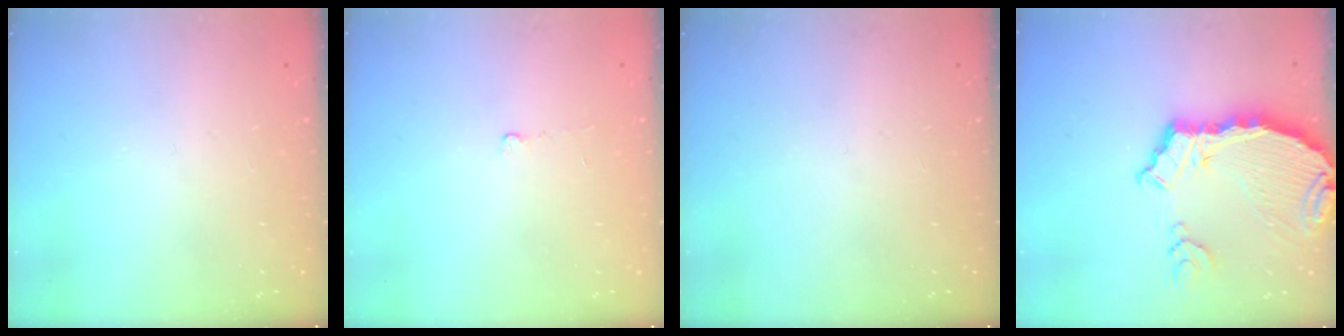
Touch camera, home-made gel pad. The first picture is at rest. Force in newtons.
{"total": 1.6, "press": 1.6, "slide": 0.3}
{"total": 0.0}
{"total": 12.6, "press": 12.5, "slide": 1.7}